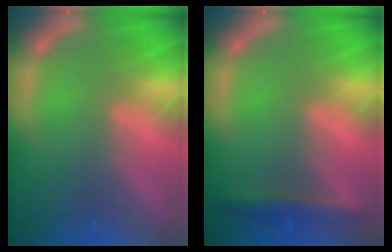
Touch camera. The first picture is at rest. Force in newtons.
{"total": 2.9}